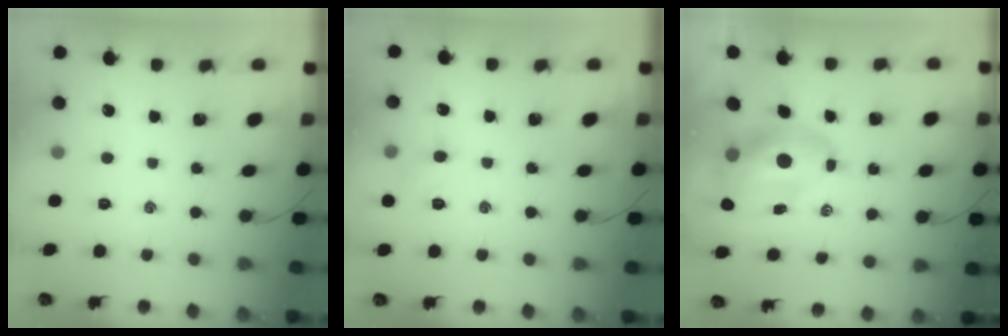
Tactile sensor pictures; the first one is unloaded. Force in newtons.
{"total": 4.8, "press": 4.6, "slide": 1.4}
{"total": 9.4, "press": 8.9, "slide": 3.0}